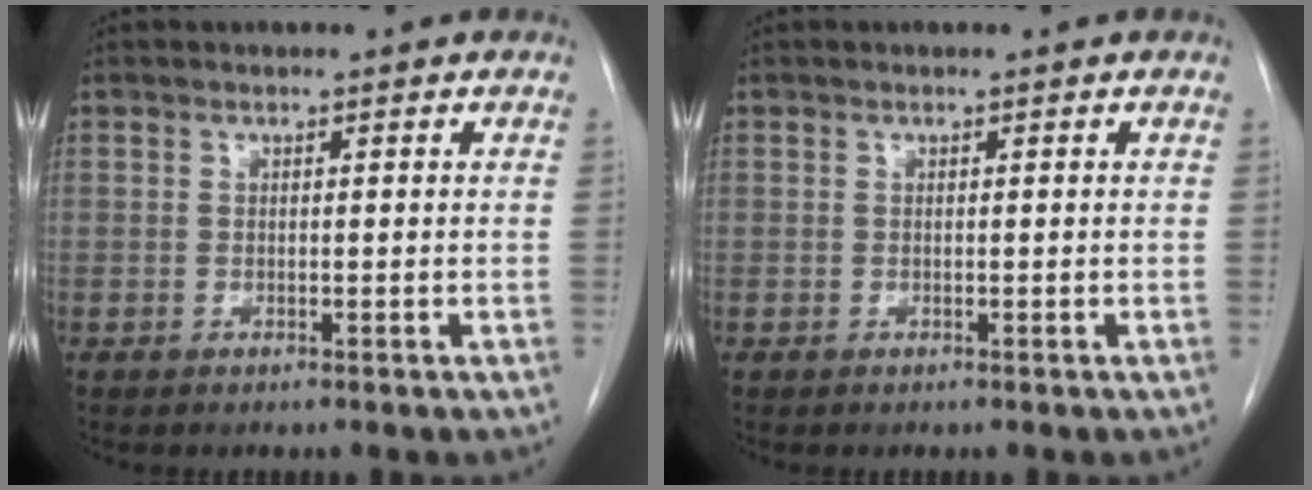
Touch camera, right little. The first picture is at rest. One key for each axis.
{"total": 0.0}